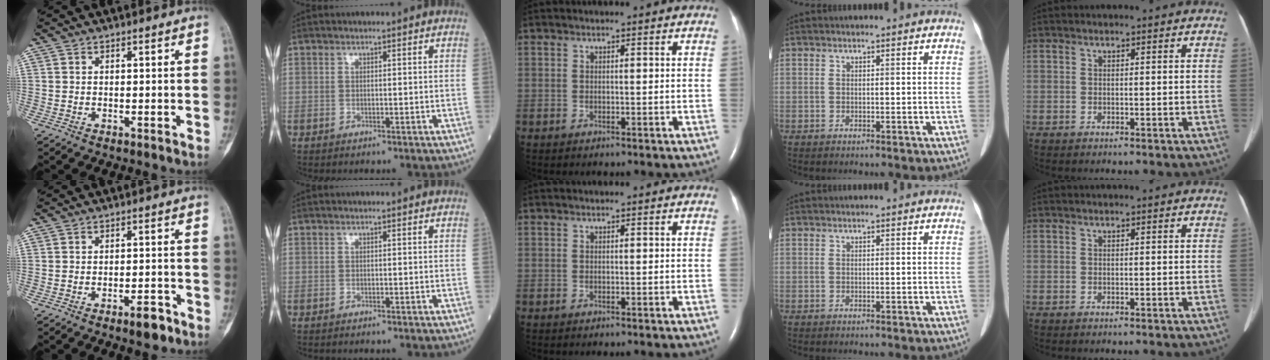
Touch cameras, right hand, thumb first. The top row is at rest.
{"thumb": {"total": 4.4, "force": [-2.9, 1.5, 2.9], "torque": [-0.036, 0.018, -0.042]}}